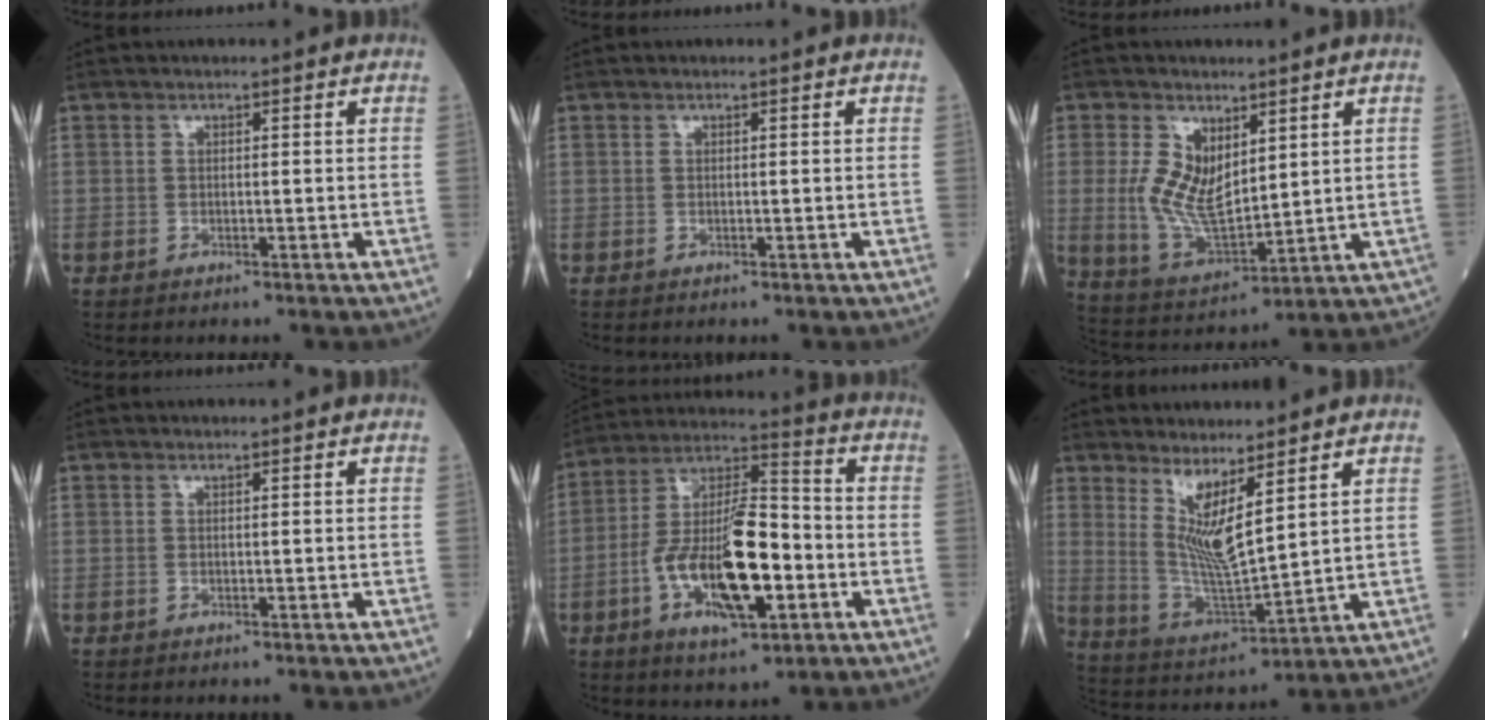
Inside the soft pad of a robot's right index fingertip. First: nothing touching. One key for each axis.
{"total": 0.0}
{"total": 9.6, "fx": 2.2, "fy": 4.8, "fz": 8.0, "tx": -0.165, "ty": 0.000, "tz": 0.058}
{"total": 0.0}
{"total": 16.6, "fx": -4.6, "fy": 5.0, "fz": 15.2, "tx": -0.292, "ty": 0.005, "tz": -0.076}
{"total": 8.1, "fx": 4.1, "fy": 0.7, "fz": 6.9, "tx": -0.143, "ty": -0.027, "tz": 0.092}